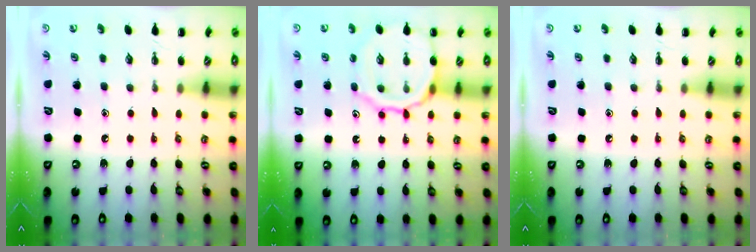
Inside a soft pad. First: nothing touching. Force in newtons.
{"total": 12.1, "press": 12.1, "slide": 1.0}
{"total": 0.0}